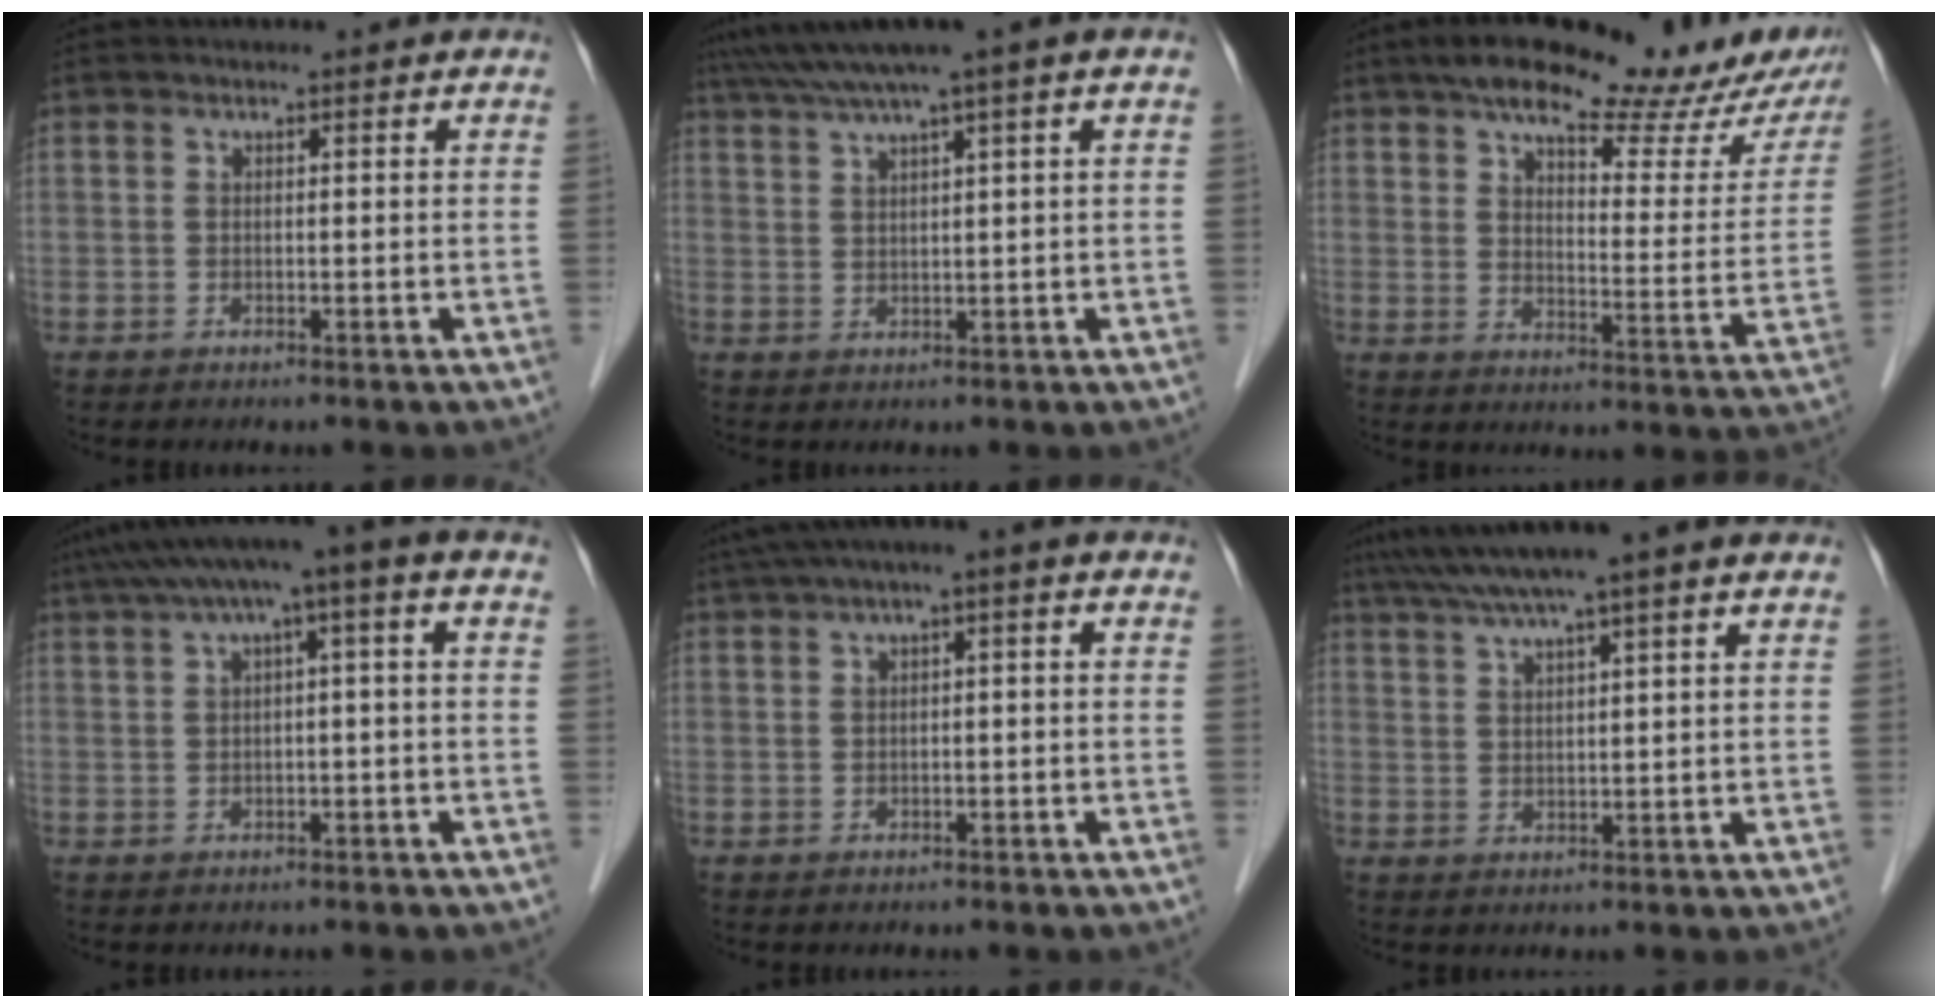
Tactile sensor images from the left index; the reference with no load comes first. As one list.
[{"total": 6.9, "force": [4.6, -1.2, 4.9], "torque": [-0.088, 0.034, 0.080]}, {"total": 23.7, "force": [19.0, 6.0, 12.8], "torque": [-0.160, 0.002, 0.229]}, {"total": 7.4, "force": [2.3, 0.1, 7.1], "torque": [-0.115, 0.046, 0.035]}, {"total": 4.9, "force": [1.4, 0.9, 4.6], "torque": [-0.082, 0.033, 0.021]}, {"total": 8.6, "force": [6.3, -0.6, 5.9], "torque": [-0.101, 0.037, 0.097]}]